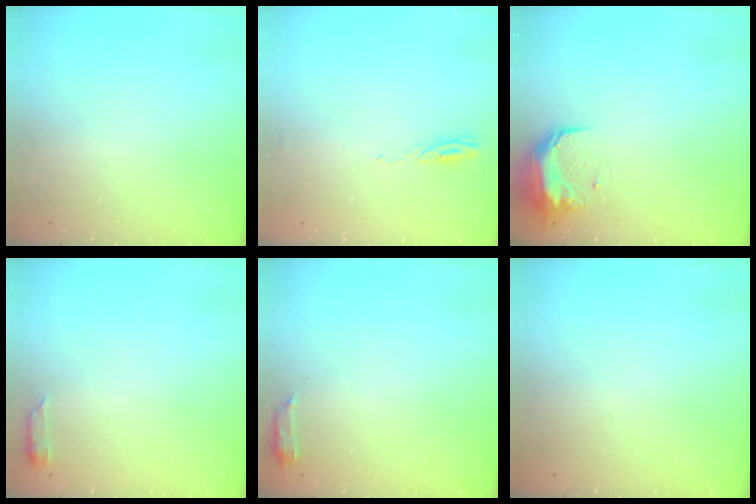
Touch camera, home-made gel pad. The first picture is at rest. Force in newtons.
{"total": 2.4, "press": 2.4, "slide": 0.3}
{"total": 9.3, "press": 9.3, "slide": 0.7}
{"total": 2.6, "press": 2.6, "slide": 0.5}
{"total": 5.1, "press": 5.0, "slide": 0.9}
{"total": 1.0, "press": 0.0, "slide": 1.0}